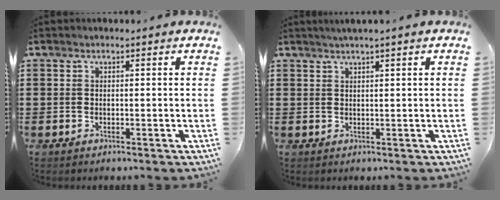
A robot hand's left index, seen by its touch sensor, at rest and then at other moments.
{"total": 1.4, "force": [1.1, -0.3, 0.8], "torque": [-0.015, 0.000, 0.021]}